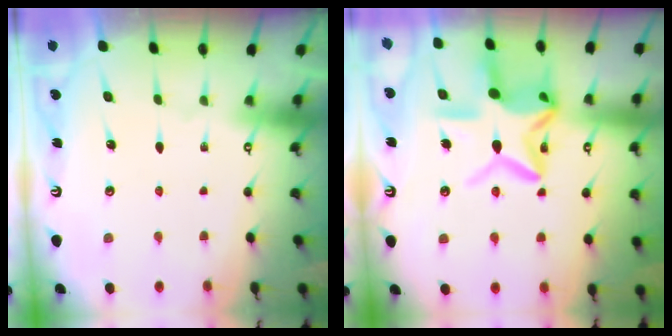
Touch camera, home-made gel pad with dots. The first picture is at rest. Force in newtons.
{"total": 15.5, "press": 15.4, "slide": 1.2}